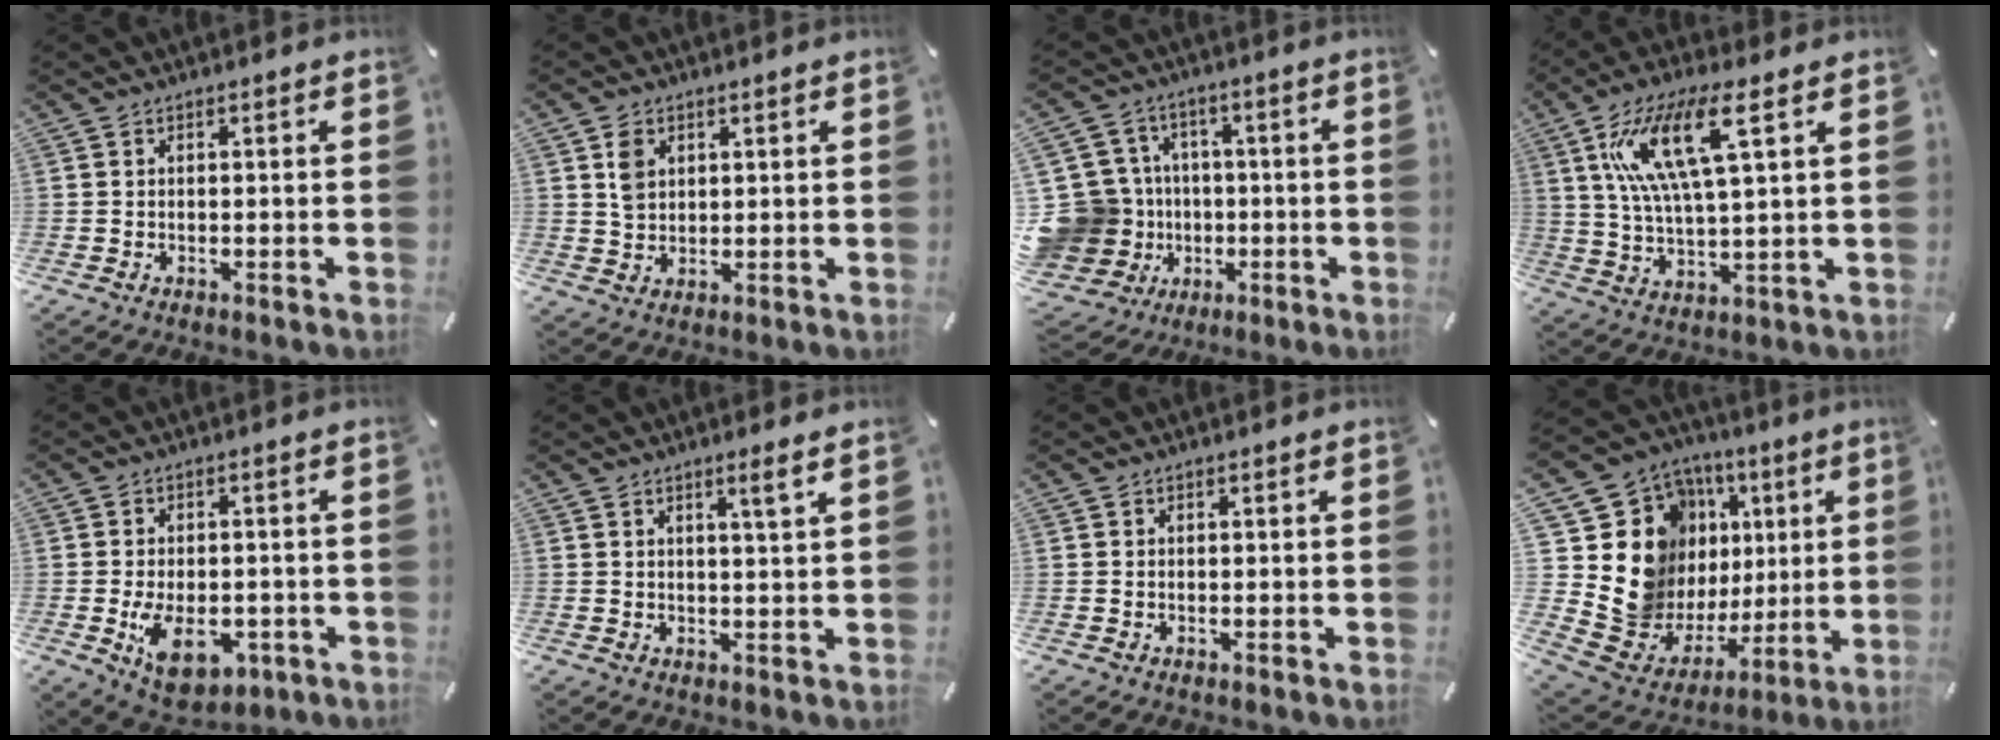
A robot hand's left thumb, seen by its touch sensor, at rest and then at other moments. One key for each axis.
{"total": 4.2, "fx": 1.8, "fy": 3.2, "fz": 1.9, "tx": -0.037, "ty": 0.001, "tz": 0.032}
{"total": 17.2, "fx": -1.5, "fy": 16.0, "fz": 6.3, "tx": -0.146, "ty": 0.007, "tz": -0.006}
{"total": 12.8, "fx": 4.3, "fy": 3.7, "fz": 11.5, "tx": -0.244, "ty": 0.002, "tz": 0.070}
{"total": 9.7, "fx": -2.8, "fy": 6.2, "fz": 6.9, "tx": -0.131, "ty": -0.004, "tz": -0.046}
{"total": 3.4, "fx": 2.0, "fy": -0.1, "fz": 2.8, "tx": -0.051, "ty": -0.006, "tz": 0.031}
{"total": 0.0}
{"total": 17.7, "fx": 3.7, "fy": 15.5, "fz": 7.7, "tx": -0.139, "ty": -0.066, "tz": 0.105}